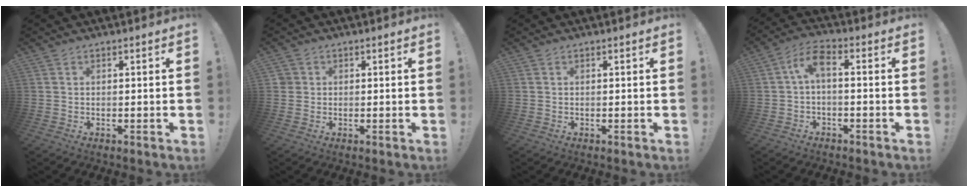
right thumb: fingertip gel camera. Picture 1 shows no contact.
{"total": 2.1, "force": [0.5, 2.0, 0.5], "torque": [-0.008, 0.003, 0.011]}
{"total": 0.0}
{"total": 6.1, "force": [-0.2, 2.2, 5.6], "torque": [-0.120, 0.005, -0.005]}